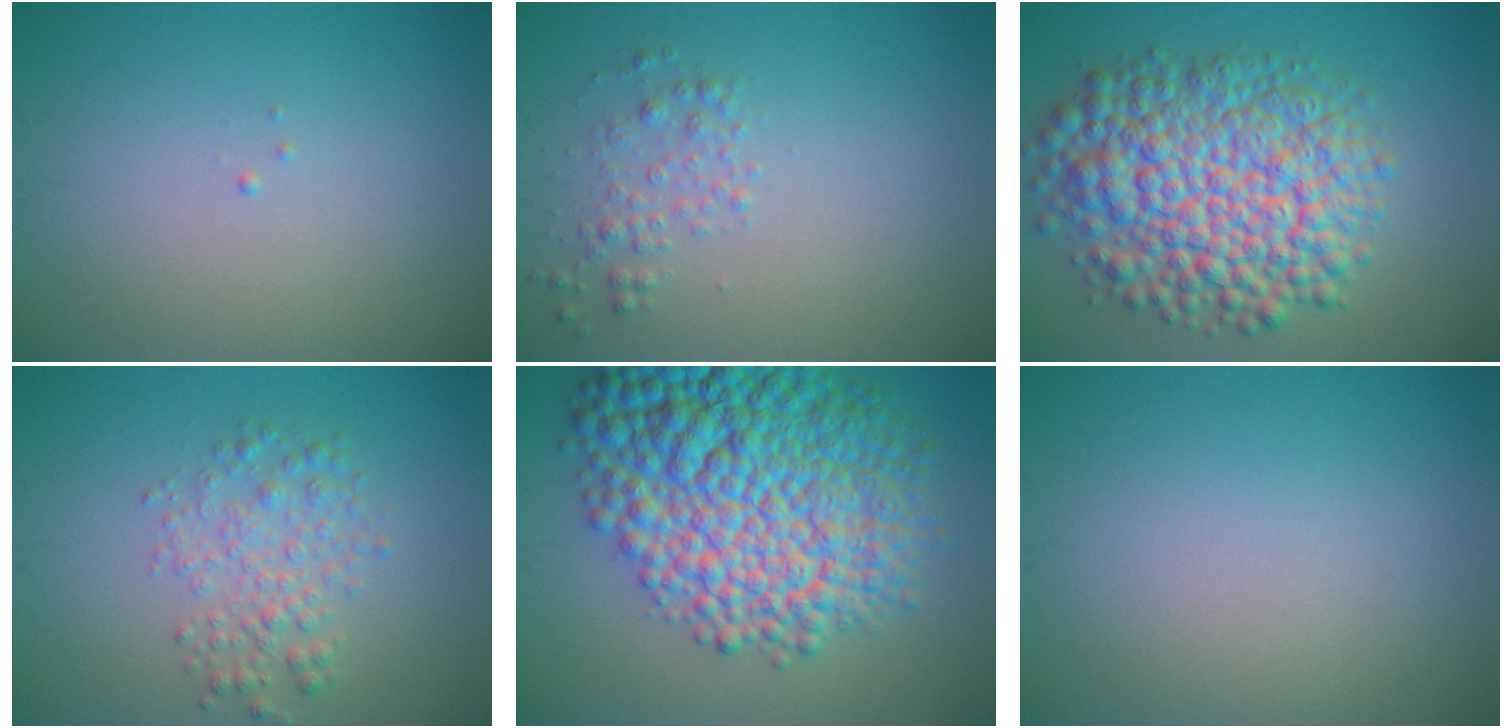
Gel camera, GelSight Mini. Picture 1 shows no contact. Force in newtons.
{"total": 1.7, "press": 1.7, "slide": 0.1}
{"total": 10.8, "press": 10.8, "slide": 0.3}
{"total": 2.8, "press": 2.8, "slide": 0.0}
{"total": 13.9, "press": 13.9, "slide": 0.4}
{"total": 0.0}